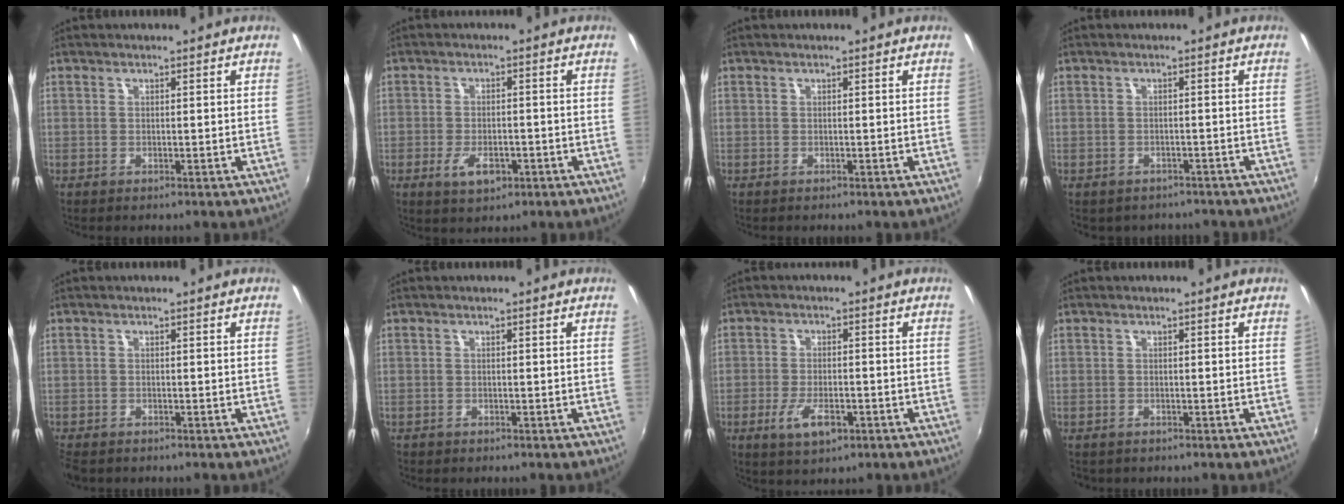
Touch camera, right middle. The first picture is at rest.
{"total": 5.0, "force": [-2.3, 2.7, 3.5], "torque": [-0.080, -0.010, -0.037]}
{"total": 0.0}
{"total": 5.8, "force": [-4.9, 2.6, 2.0], "torque": [-0.049, -0.030, -0.059]}
{"total": 3.2, "force": [-2.6, 1.3, 1.3], "torque": [-0.035, -0.016, -0.049]}
{"total": 0.8, "force": [-0.6, 0.5, 0.0], "torque": [-0.005, -0.001, -0.011]}
{"total": 5.9, "force": [-2.8, 2.6, 4.5], "torque": [-0.102, -0.013, -0.048]}
{"total": 1.0, "force": [-0.7, 0.7, 0.1], "torque": [-0.008, -0.002, -0.009]}